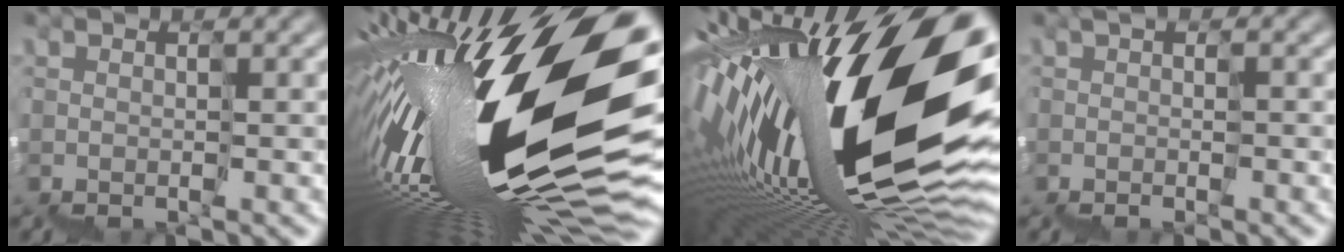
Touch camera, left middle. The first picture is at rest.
{"total": 18.5, "force": [2.6, 5.6, 17.4], "torque": [-0.330, -0.027, 0.057]}
{"total": 19.6, "force": [4.4, 7.2, 17.7], "torque": [-0.337, -0.032, 0.082]}
{"total": 0.6, "force": [-0.2, -0.5, -0.3], "torque": [0.006, 0.002, 0.000]}